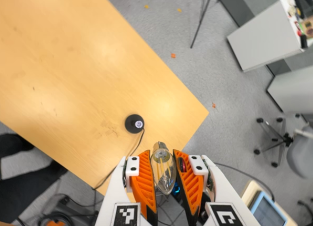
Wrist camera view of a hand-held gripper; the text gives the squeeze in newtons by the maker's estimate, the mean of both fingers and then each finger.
{"total": 12.5, "left": 12.9, "right": 12.0}